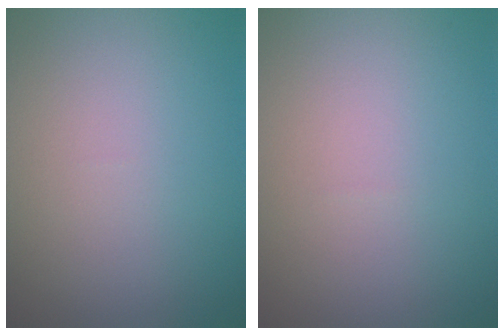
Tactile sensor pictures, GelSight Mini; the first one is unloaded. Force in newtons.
{"total": 0.0}